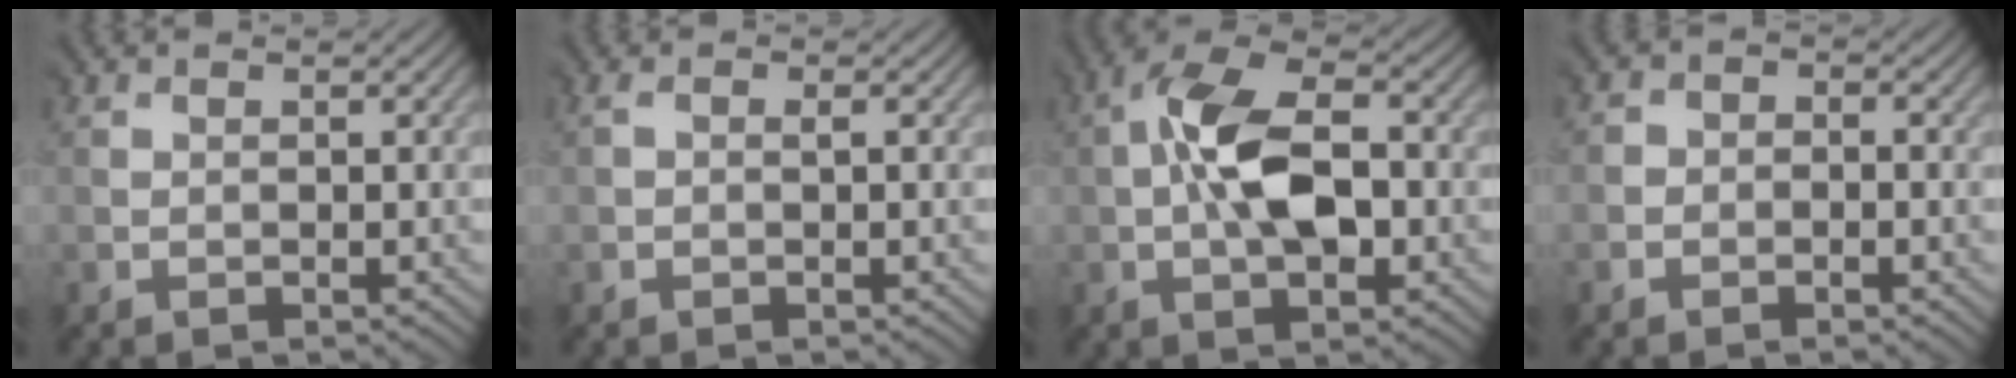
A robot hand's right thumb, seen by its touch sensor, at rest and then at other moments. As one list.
[{"total": 1.1, "force": [0.2, 0.7, 0.9], "torque": [-0.018, 0.000, 0.000]}, {"total": 9.9, "force": [-0.4, 5.0, 8.5], "torque": [-0.163, 0.010, -0.014]}, {"total": 1.3, "force": [-1.0, 0.7, -0.2], "torque": [0.003, 0.001, -0.026]}]